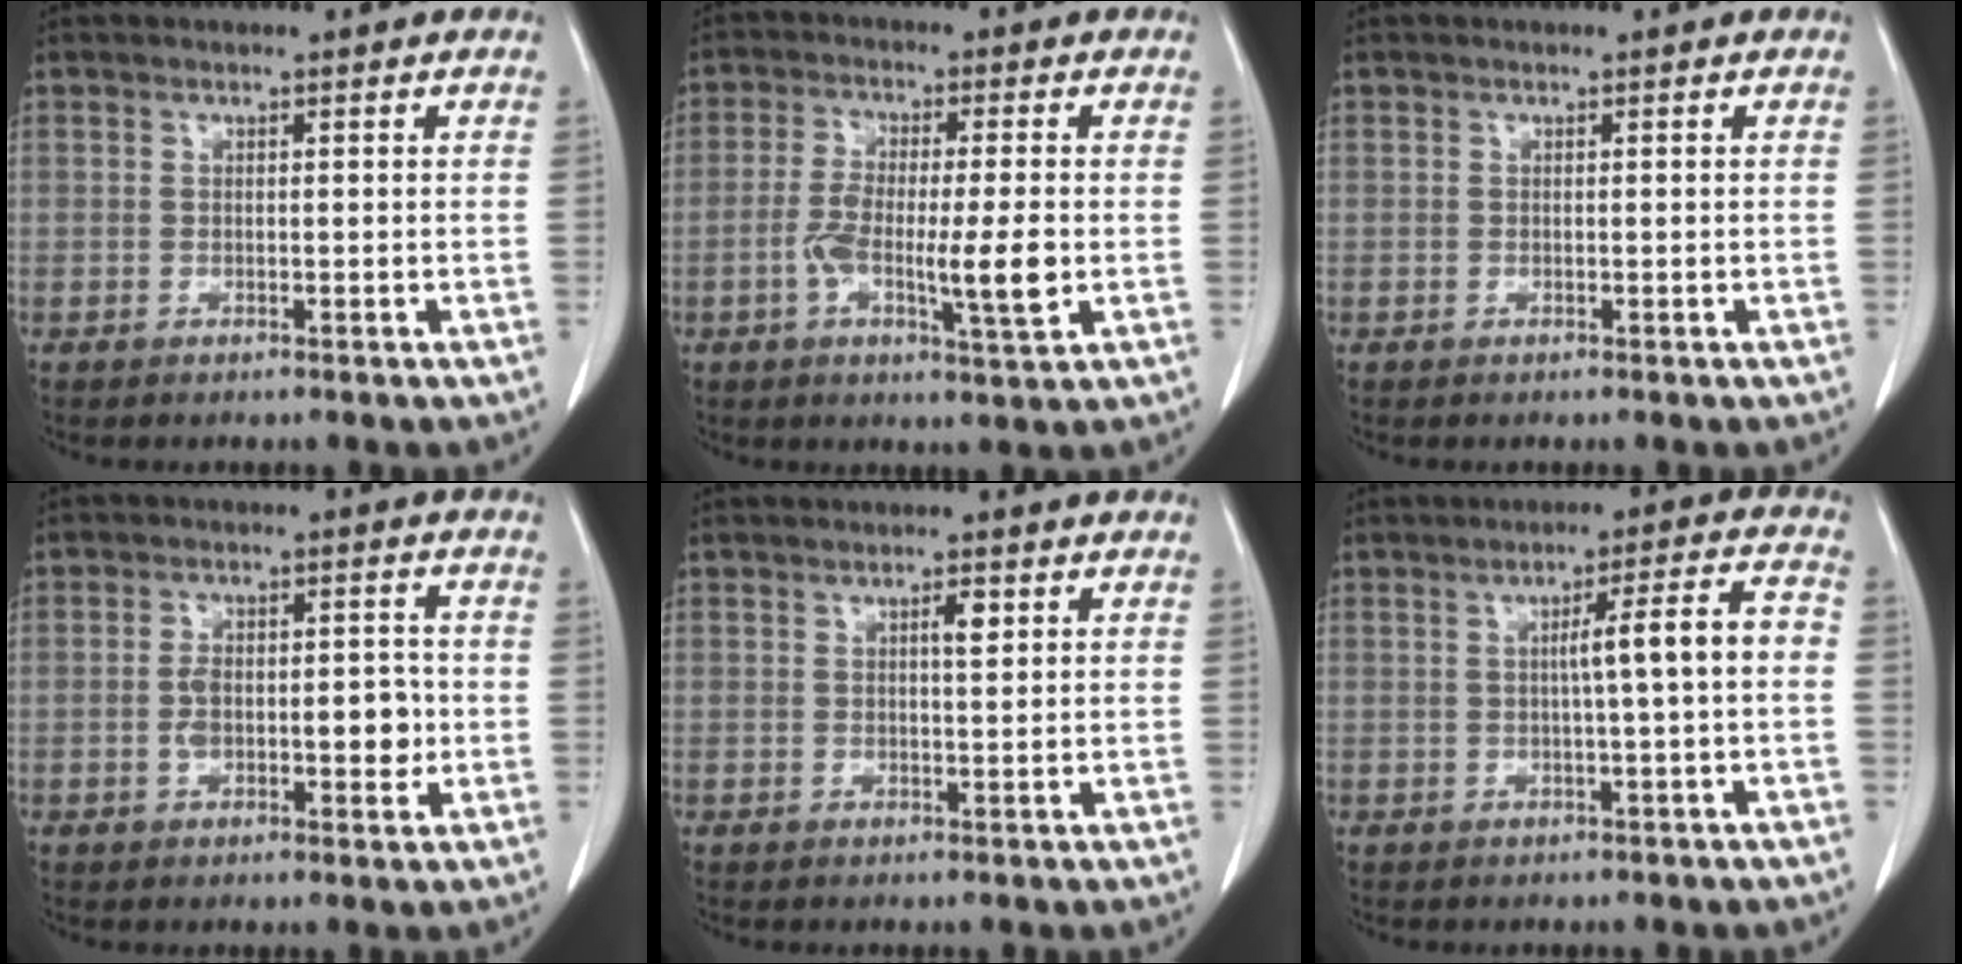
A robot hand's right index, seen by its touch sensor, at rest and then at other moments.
{"total": 9.2, "force": [-1.9, 1.1, 8.9], "torque": [-0.157, -0.008, -0.035]}
{"total": 0.0}
{"total": 7.5, "force": [-1.1, 3.4, 6.6], "torque": [-0.109, 0.014, -0.015]}
{"total": 2.0, "force": [0.7, 0.4, 1.8], "torque": [-0.032, 0.000, 0.010]}
{"total": 6.6, "force": [-0.3, -0.1, 6.6], "torque": [-0.097, 0.018, -0.004]}